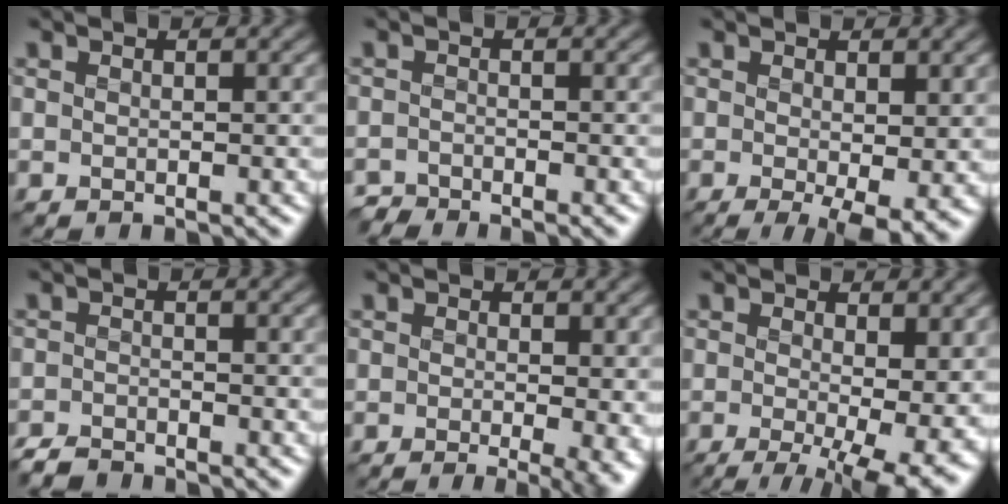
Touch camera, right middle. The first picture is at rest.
{"total": 1.8, "force": [-1.8, 0.0, -0.2], "torque": [0.006, -0.005, -0.037]}
{"total": 3.6, "force": [-0.4, 0.7, 3.5], "torque": [-0.052, -0.016, -0.003]}
{"total": 2.2, "force": [-2.2, 0.3, 0.3], "torque": [-0.004, -0.006, -0.045]}
{"total": 4.5, "force": [-0.4, 1.2, 4.3], "torque": [-0.035, -0.010, -0.005]}
{"total": 8.8, "force": [-1.4, 2.5, 8.3], "torque": [-0.104, -0.018, -0.013]}